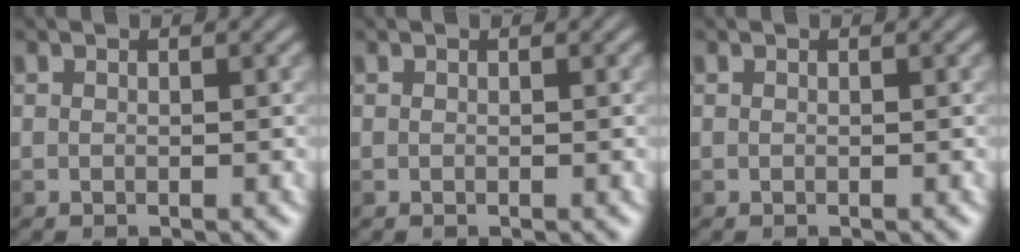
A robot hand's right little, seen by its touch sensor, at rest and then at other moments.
{"total": 0.0}
{"total": 0.0}